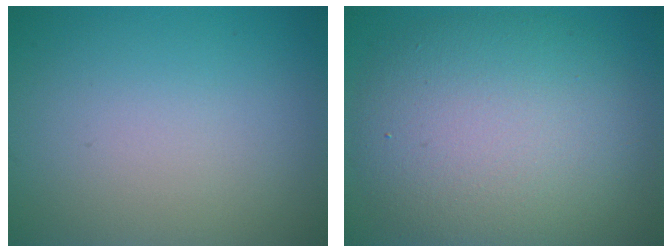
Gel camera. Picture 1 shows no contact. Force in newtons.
{"total": 9.7, "press": 9.6, "slide": 0.8}